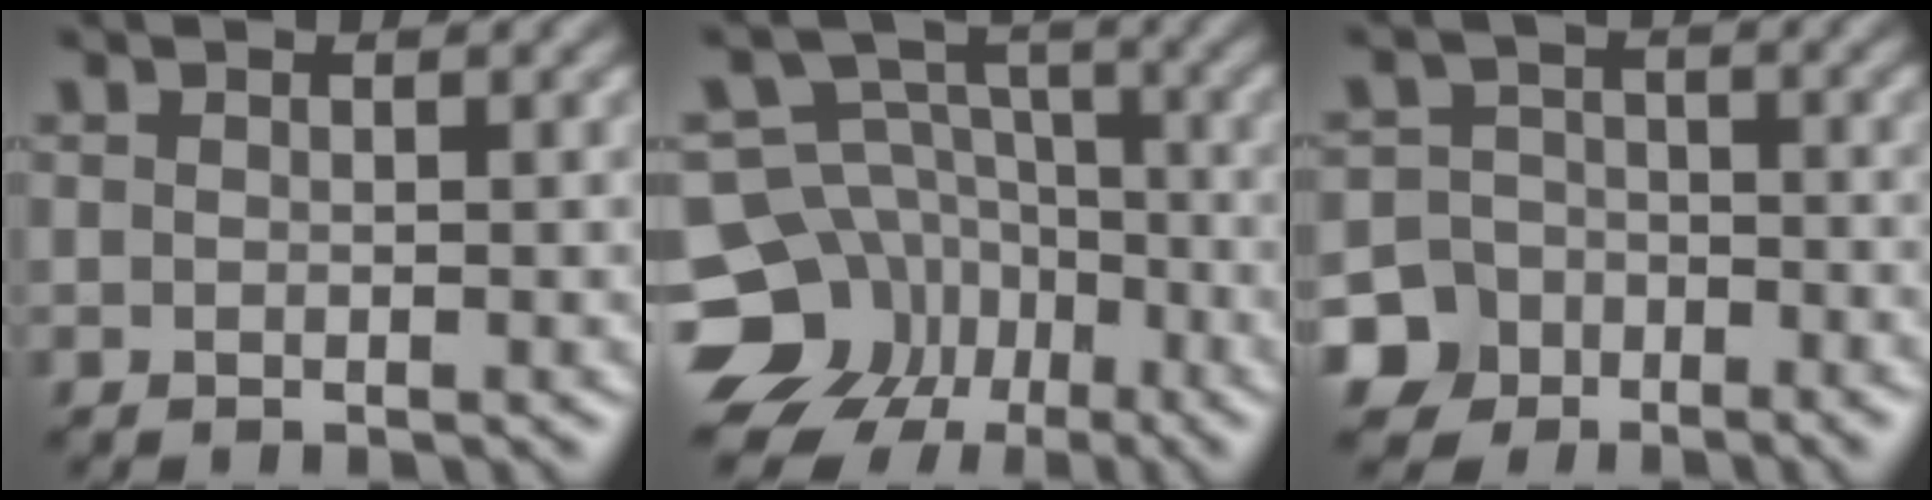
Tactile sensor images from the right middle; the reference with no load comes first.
{"total": 11.1, "force": [-7.1, 8.2, 2.7], "torque": [-0.056, -0.001, -0.126]}
{"total": 6.8, "force": [-4.6, 5.0, 0.8], "torque": [0.003, -0.014, -0.098]}